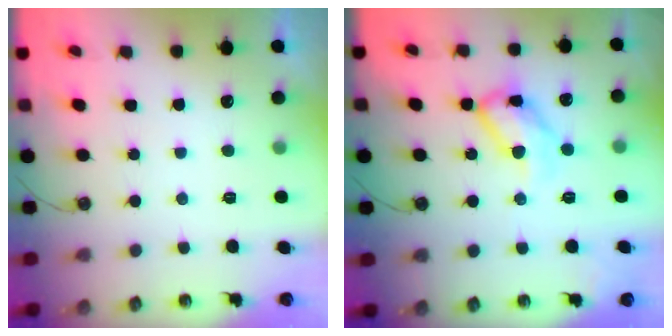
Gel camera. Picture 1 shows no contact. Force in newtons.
{"total": 13.0, "press": 13.0, "slide": 0.5}